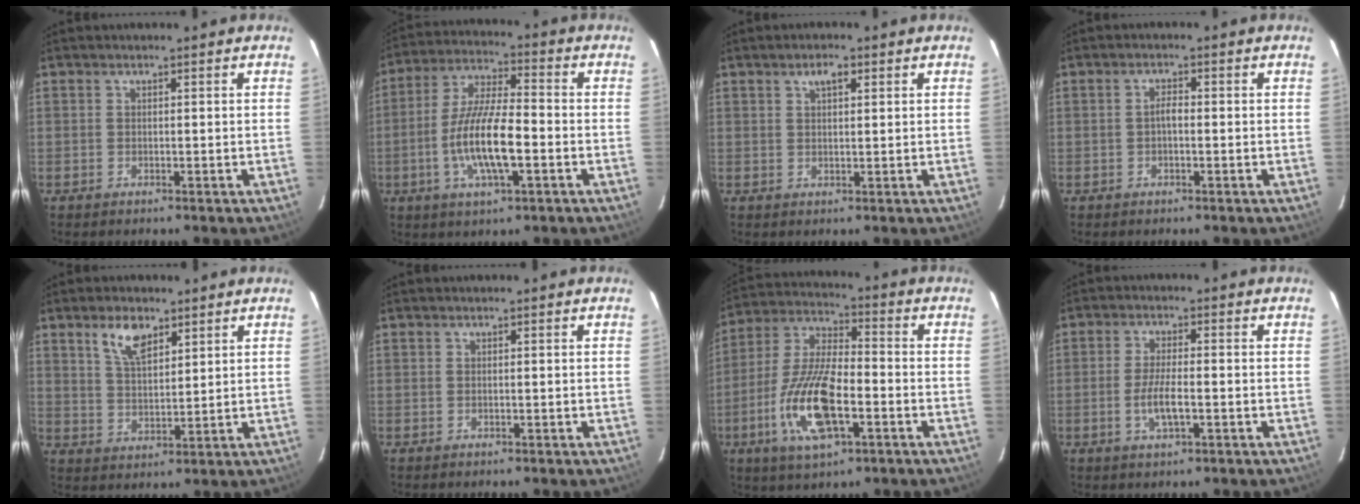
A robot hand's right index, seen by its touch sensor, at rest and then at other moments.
{"total": 12.7, "force": [-3.5, 3.2, 11.8], "torque": [-0.238, -0.005, -0.067]}
{"total": 2.6, "force": [1.4, 1.1, 1.9], "torque": [-0.033, 0.008, 0.024]}
{"total": 1.6, "force": [-0.3, 0.7, 1.4], "torque": [-0.027, 0.008, -0.008]}
{"total": 6.7, "force": [4.1, 3.1, 4.3], "torque": [-0.079, 0.006, 0.080]}
{"total": 0.0}
{"total": 15.9, "force": [-5.5, 5.9, 13.7], "torque": [-0.294, -0.011, -0.105]}
{"total": 5.2, "force": [-1.6, 1.3, 4.7], "torque": [-0.094, -0.005, -0.030]}